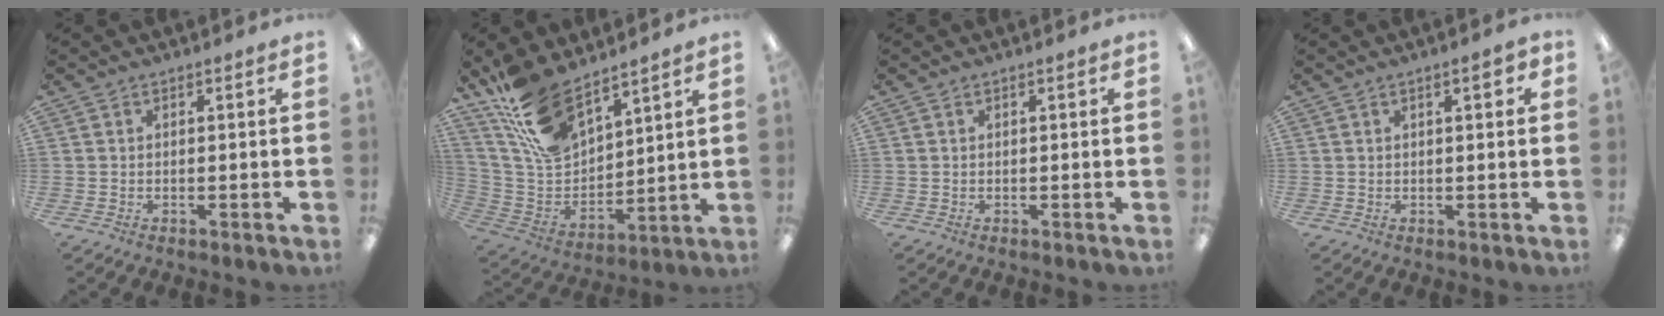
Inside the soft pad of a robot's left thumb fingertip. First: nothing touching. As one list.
[{"total": 17.0, "force": [12.6, 7.8, 8.2], "torque": [-0.178, -0.062, 0.239]}, {"total": 0.0}, {"total": 3.4, "force": [1.6, 1.0, 2.9], "torque": [-0.035, -0.005, 0.020]}]